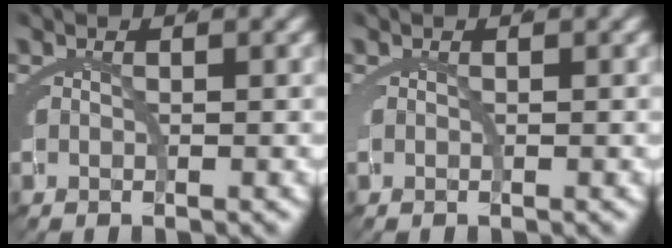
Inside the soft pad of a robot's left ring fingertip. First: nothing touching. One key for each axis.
{"total": 0.0}